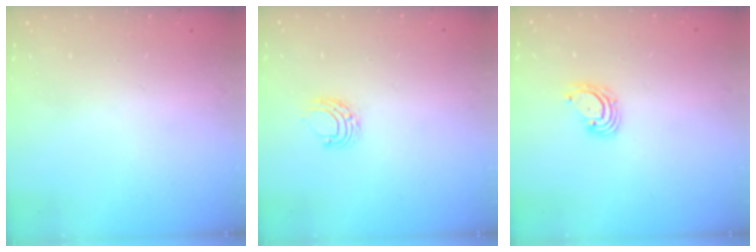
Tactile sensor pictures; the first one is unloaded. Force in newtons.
{"total": 4.9, "press": 4.9, "slide": 0.4}
{"total": 4.5, "press": 4.5, "slide": 0.5}